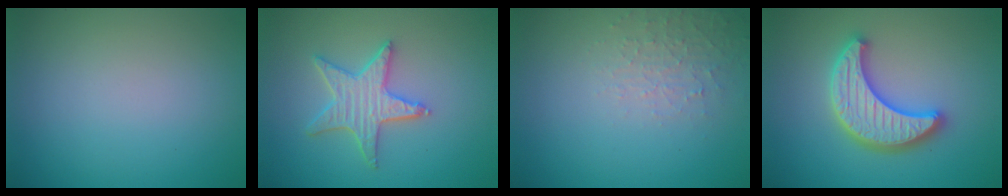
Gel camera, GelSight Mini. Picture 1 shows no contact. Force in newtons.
{"total": 3.9, "press": 3.6, "slide": 1.6}
{"total": 2.1, "press": 2.0, "slide": 0.5}
{"total": 5.3, "press": 5.2, "slide": 0.9}